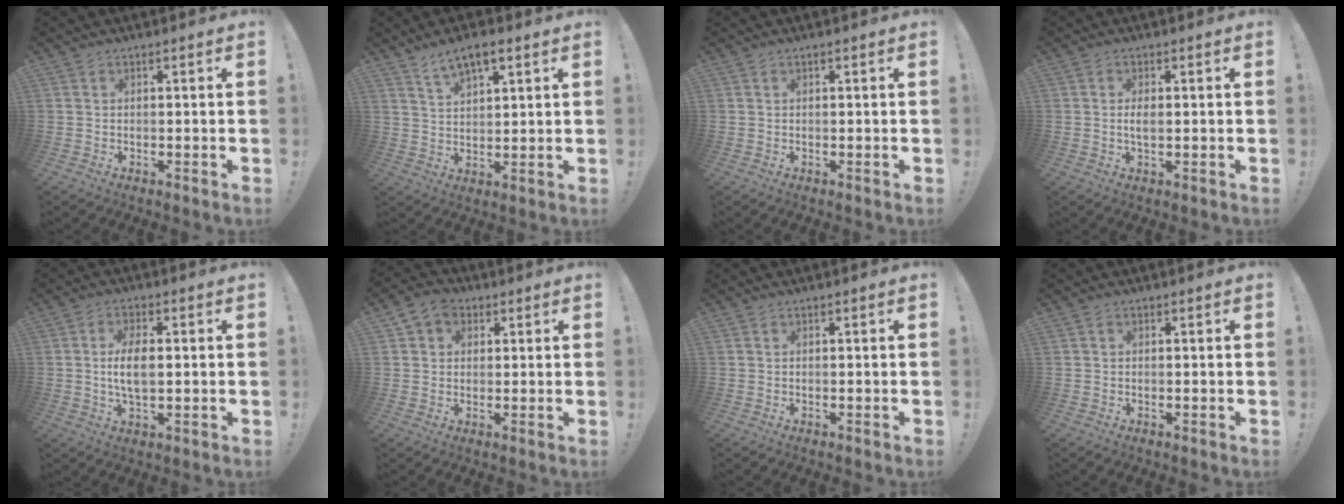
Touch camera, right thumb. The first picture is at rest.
{"total": 6.7, "force": [4.4, 2.5, 4.3], "torque": [-0.069, -0.020, 0.078]}
{"total": 0.0}
{"total": 2.4, "force": [-0.1, 1.0, 2.2], "torque": [-0.028, -0.003, -0.005]}
{"total": 7.6, "force": [0.2, 3.4, 6.8], "torque": [-0.121, -0.005, -0.004]}
{"total": 6.2, "force": [2.3, 5.1, 2.6], "torque": [-0.038, -0.002, 0.045]}
{"total": 0.0}
{"total": 0.0}